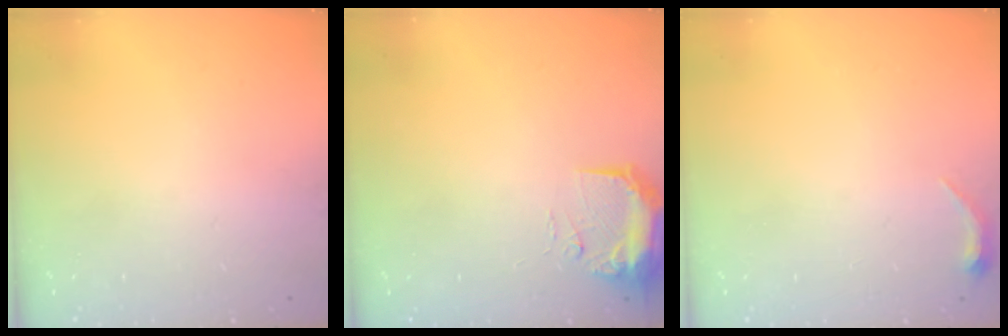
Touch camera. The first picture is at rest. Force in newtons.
{"total": 9.3, "press": 9.1, "slide": 1.7}
{"total": 3.5, "press": 3.4, "slide": 0.7}